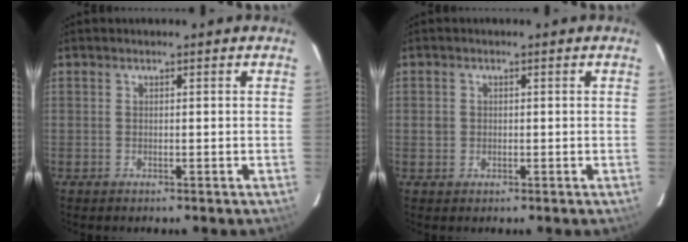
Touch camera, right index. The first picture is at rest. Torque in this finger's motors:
{"motor_torque": [-0.09, 0.06, -0.03, 0.00]}